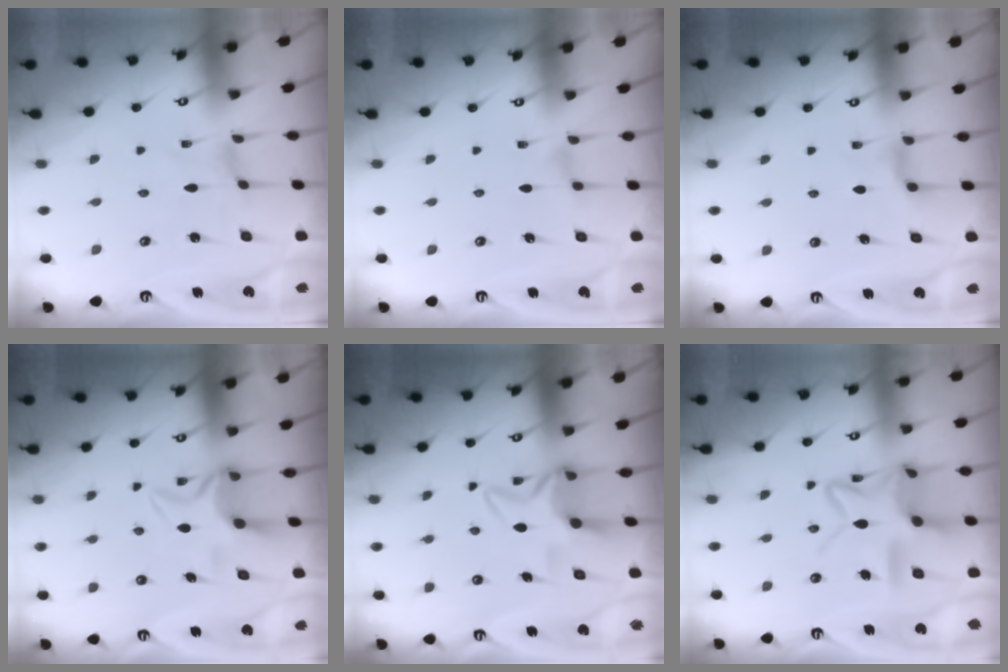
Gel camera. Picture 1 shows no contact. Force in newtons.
{"total": 0.8, "press": 0.8, "slide": 0.2}
{"total": 5.0, "press": 5.0, "slide": 0.7}
{"total": 4.7, "press": 4.6, "slide": 0.9}
{"total": 6.6, "press": 6.4, "slide": 1.5}
{"total": 16.0, "press": 15.9, "slide": 1.3}